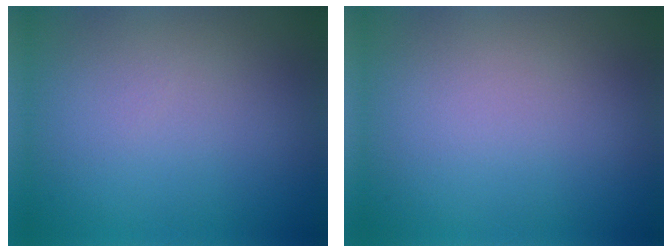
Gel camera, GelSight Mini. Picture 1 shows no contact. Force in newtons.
{"total": 0.0}